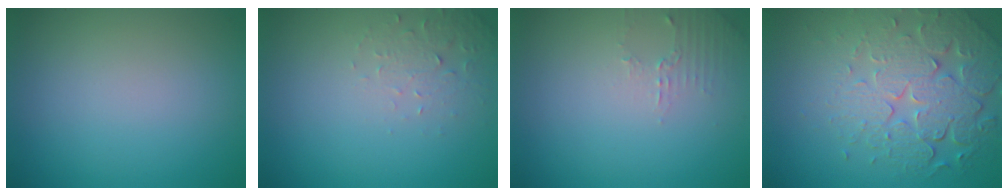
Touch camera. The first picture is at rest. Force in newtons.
{"total": 1.9, "press": 1.8, "slide": 0.4}
{"total": 1.4, "press": 1.4, "slide": 0.4}
{"total": 7.4, "press": 5.4, "slide": 5.1}